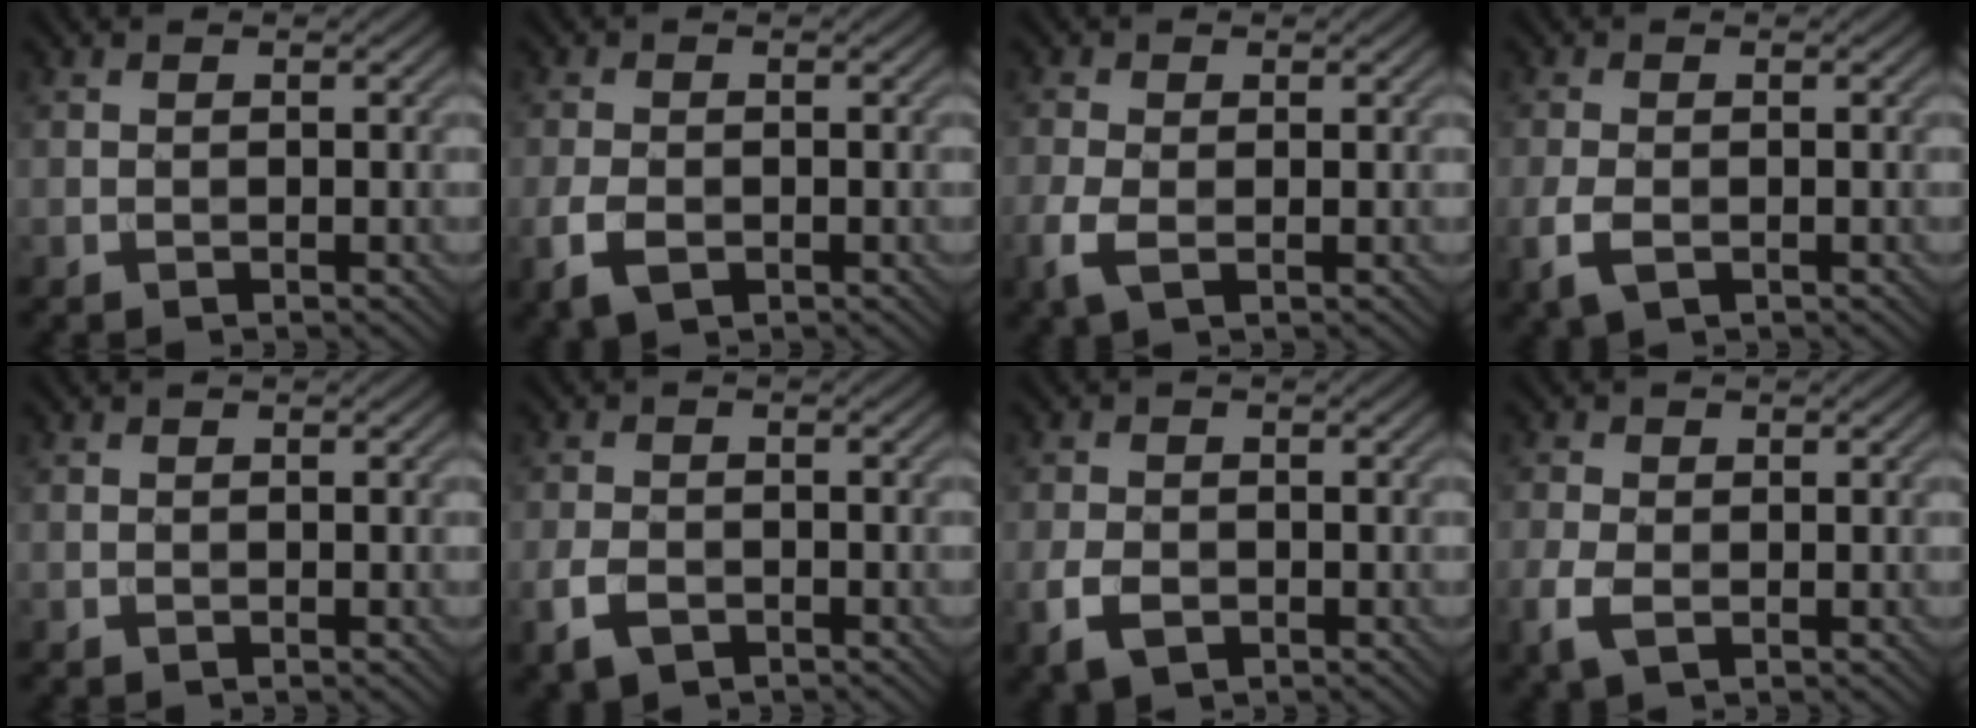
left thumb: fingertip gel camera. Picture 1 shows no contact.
{"total": 3.3, "force": [-1.3, 1.9, 2.4], "torque": [-0.062, -0.008, -0.027]}
{"total": 3.1, "force": [-0.8, 1.7, 2.5], "torque": [-0.074, -0.004, -0.021]}
{"total": 3.1, "force": [-1.1, 1.5, 2.5], "torque": [-0.067, -0.008, -0.023]}
{"total": 0.0}
{"total": 3.3, "force": [-1.9, 1.9, 2.0], "torque": [-0.049, -0.008, -0.042]}
{"total": 3.3, "force": [-1.4, 2.1, 2.1], "torque": [-0.055, -0.008, -0.031]}
{"total": 3.0, "force": [-0.9, 1.9, 2.2], "torque": [-0.068, -0.005, -0.021]}